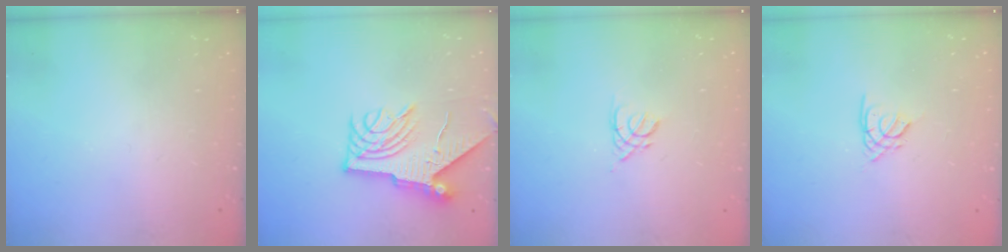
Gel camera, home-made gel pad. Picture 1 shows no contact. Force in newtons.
{"total": 9.5, "press": 9.4, "slide": 0.9}
{"total": 2.5, "press": 2.5, "slide": 0.6}
{"total": 1.9, "press": 1.8, "slide": 0.5}